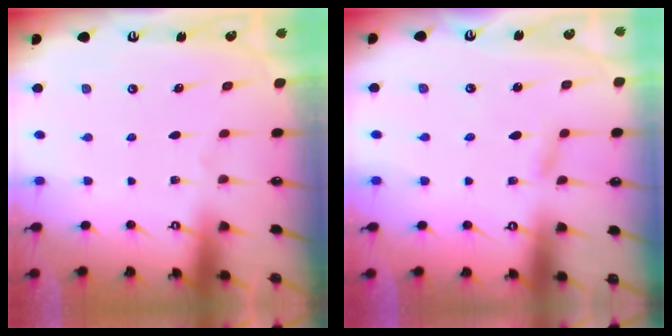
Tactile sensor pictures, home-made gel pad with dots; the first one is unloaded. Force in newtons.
{"total": 1.5, "press": 1.5, "slide": 0.2}